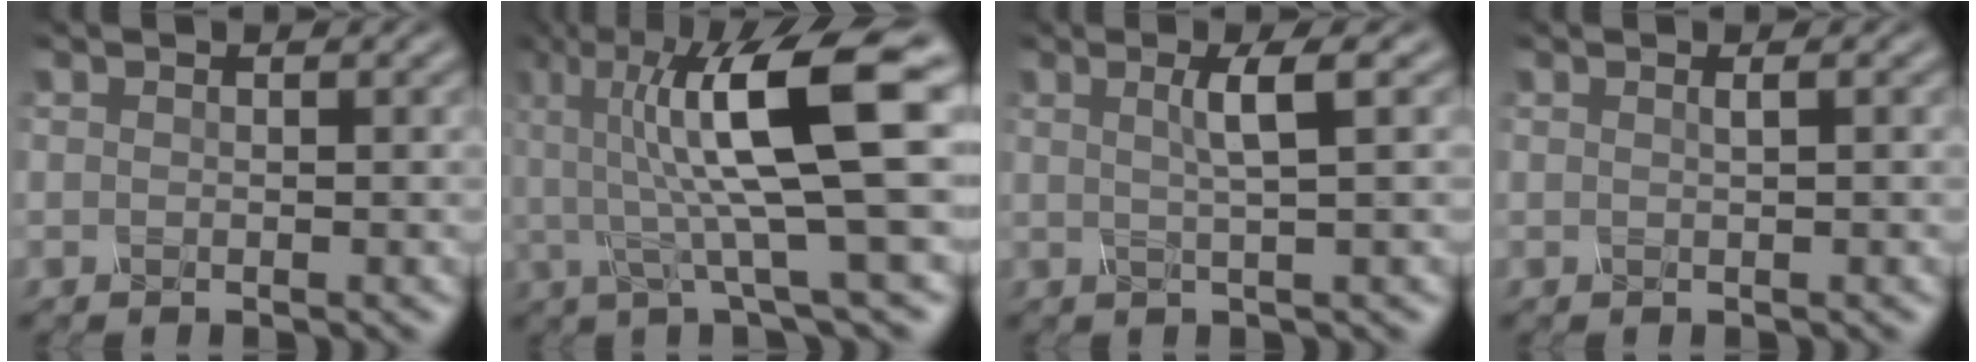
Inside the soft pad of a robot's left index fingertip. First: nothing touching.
{"total": 11.4, "force": [2.6, 2.4, 10.9], "torque": [-0.180, 0.006, 0.046]}
{"total": 3.1, "force": [0.9, 0.6, 2.9], "torque": [-0.044, 0.007, 0.009]}
{"total": 0.8, "force": [0.2, 0.3, 0.7], "torque": [-0.005, 0.004, 0.001]}